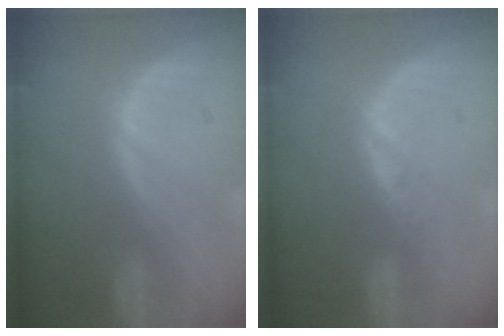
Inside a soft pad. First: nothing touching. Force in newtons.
{"total": 1.3, "press": 1.0, "slide": 0.8}